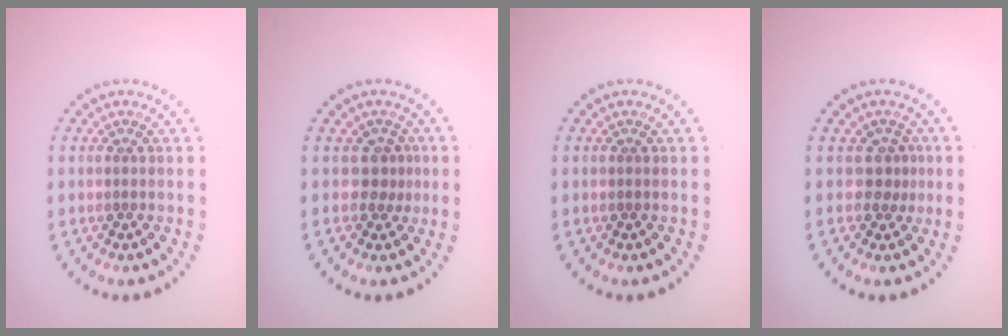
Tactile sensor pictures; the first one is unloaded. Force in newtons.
{"total": 1.7, "press": 1.3, "slide": 1.2}
{"total": 0.0}
{"total": 1.8, "press": 1.3, "slide": 1.2}